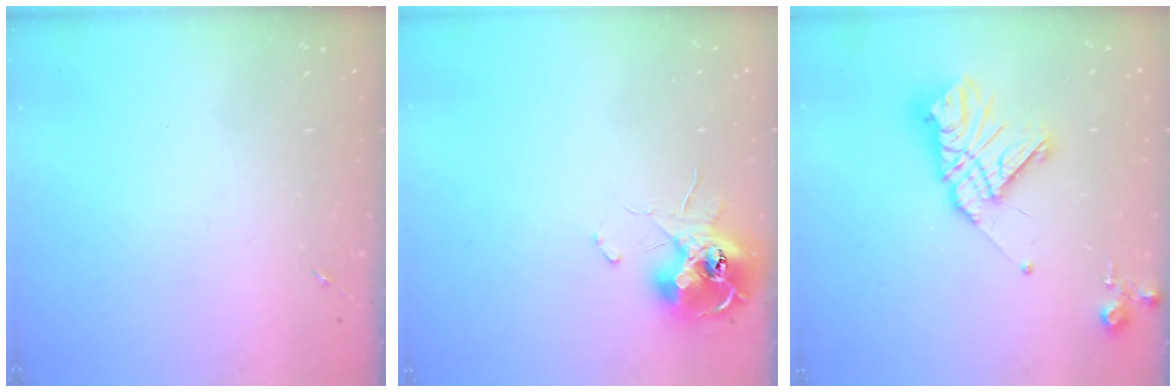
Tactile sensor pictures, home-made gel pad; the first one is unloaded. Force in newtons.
{"total": 11.6, "press": 11.6, "slide": 1.1}
{"total": 14.7, "press": 14.6, "slide": 1.4}